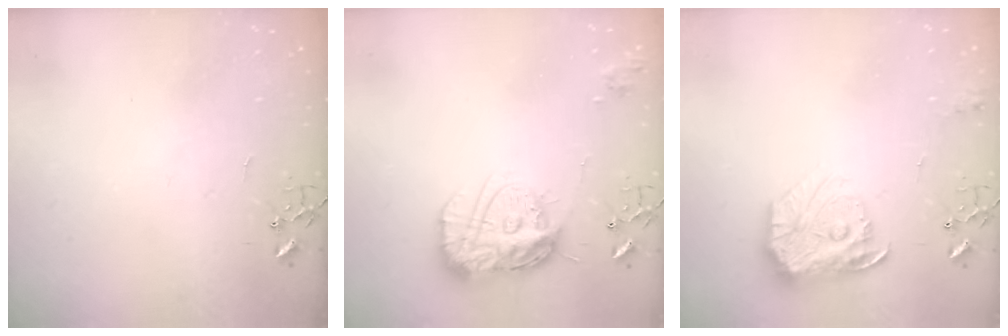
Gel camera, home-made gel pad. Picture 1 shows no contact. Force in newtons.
{"total": 15.4, "press": 15.3, "slide": 1.4}
{"total": 17.0, "press": 16.9, "slide": 1.2}